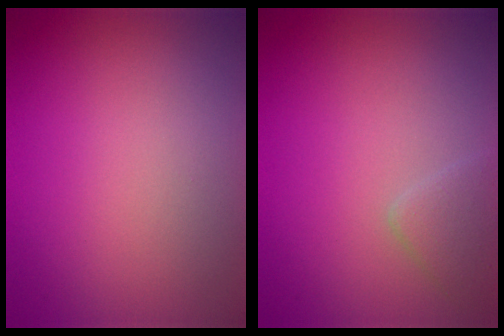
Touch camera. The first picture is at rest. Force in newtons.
{"total": 1.8, "press": 1.8, "slide": 0.0}